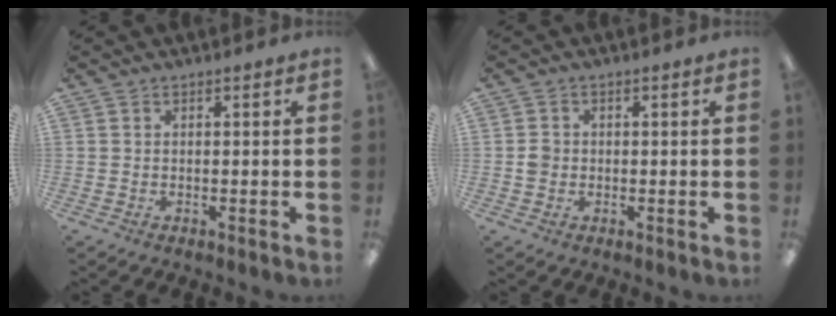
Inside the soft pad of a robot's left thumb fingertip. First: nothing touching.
{"total": 2.1, "force": [-0.1, 2.0, 0.8], "torque": [-0.016, 0.004, -0.004]}